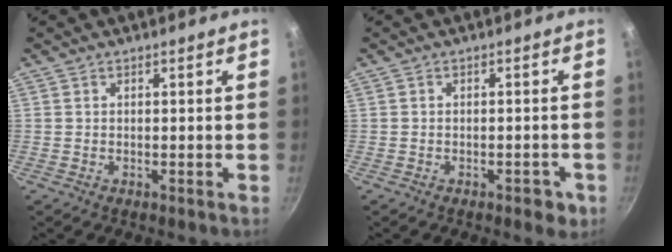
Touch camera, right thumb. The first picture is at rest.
{"total": 2.8, "force": [-1.5, 1.4, 1.9], "torque": [-0.016, 0.007, -0.017]}